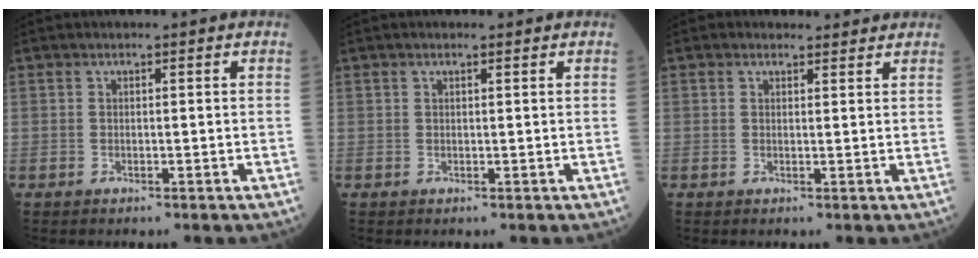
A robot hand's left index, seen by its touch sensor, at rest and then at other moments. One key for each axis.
{"total": 1.0, "fx": 0.8, "fy": 0.1, "fz": 0.6, "tx": -0.014, "ty": 0.009, "tz": 0.013}
{"total": 2.2, "fx": 2.0, "fy": 0.9, "fz": 0.1, "tx": -0.007, "ty": 0.006, "tz": 0.022}